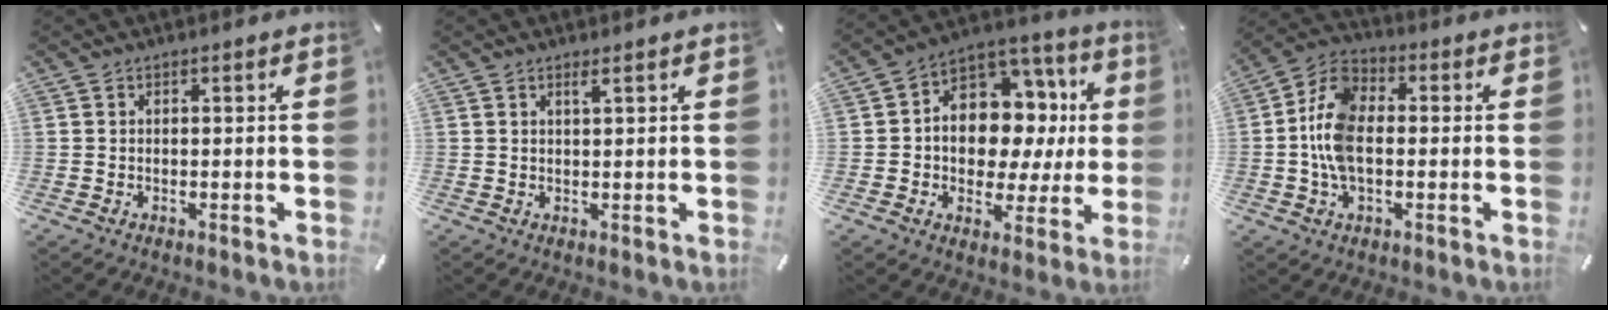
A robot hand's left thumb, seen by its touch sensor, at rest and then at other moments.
{"total": 1.5, "force": [0.9, 0.1, 1.1], "torque": [-0.023, -0.001, 0.015]}
{"total": 13.3, "force": [1.9, 10.6, 7.8], "torque": [-0.107, -0.026, 0.042]}
{"total": 11.0, "force": [-1.2, 7.0, 8.5], "torque": [-0.193, 0.006, -0.022]}